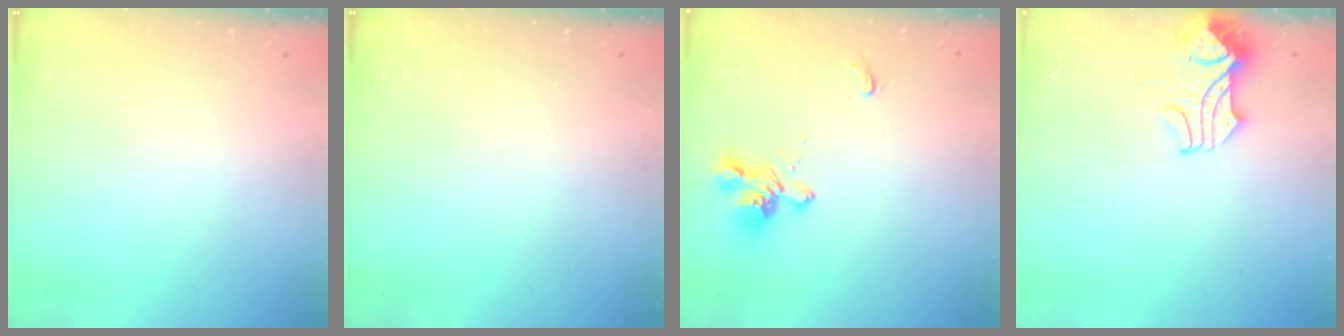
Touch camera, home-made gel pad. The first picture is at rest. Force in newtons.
{"total": 0.0}
{"total": 1.5, "press": 1.0, "slide": 1.2}
{"total": 3.6, "press": 3.5, "slide": 0.6}